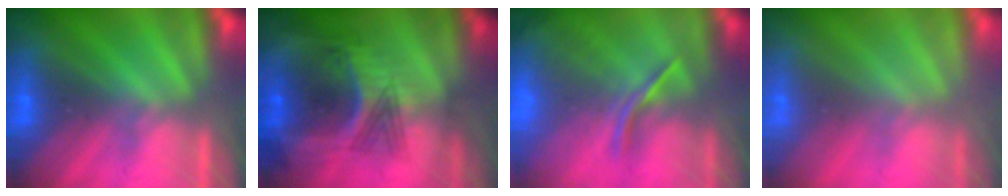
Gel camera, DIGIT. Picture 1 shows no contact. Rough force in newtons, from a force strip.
{"total": 7.4}
{"total": 5.6}
{"total": 2.5}